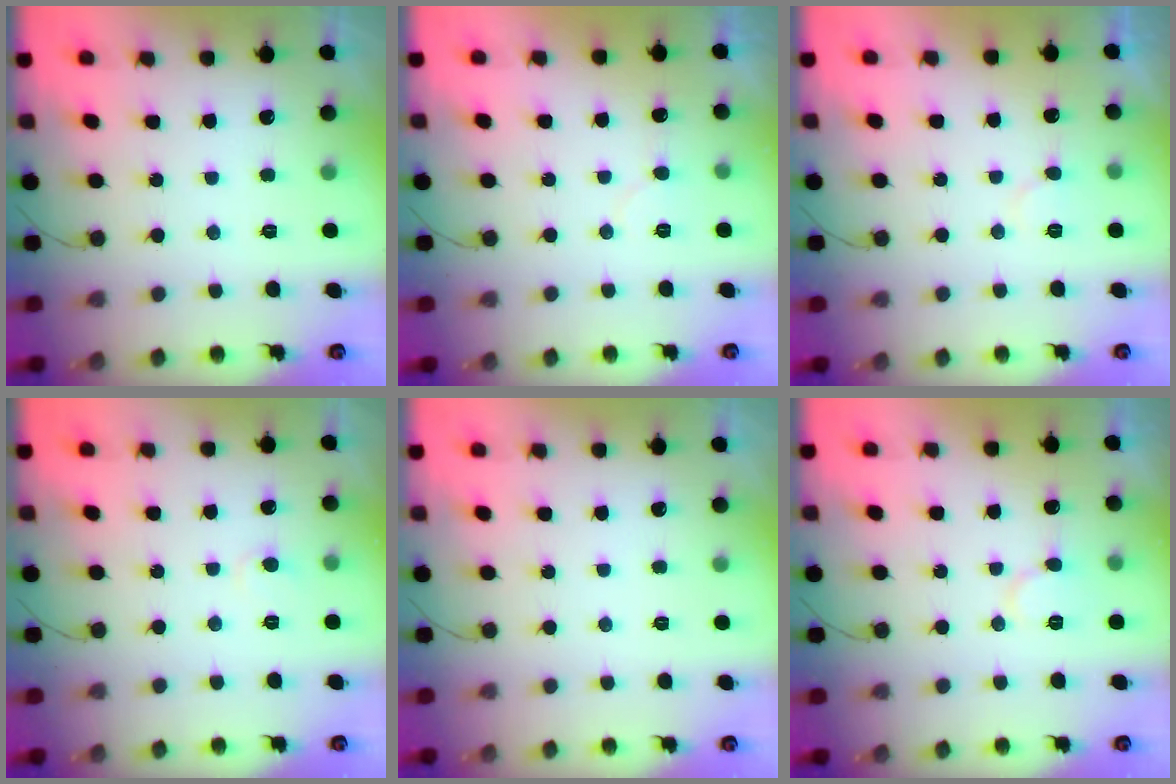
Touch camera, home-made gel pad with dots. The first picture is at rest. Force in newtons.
{"total": 5.6, "press": 5.6, "slide": 0.5}
{"total": 4.9, "press": 4.9, "slide": 0.5}
{"total": 4.3, "press": 4.2, "slide": 0.4}
{"total": 0.0}
{"total": 6.8, "press": 6.8, "slide": 0.8}